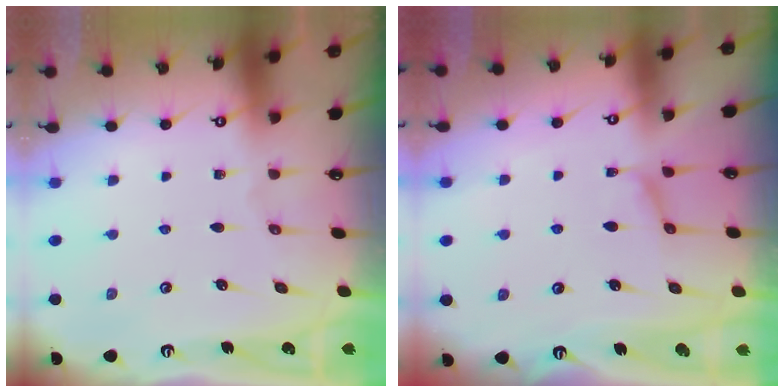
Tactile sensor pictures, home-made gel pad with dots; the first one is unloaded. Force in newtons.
{"total": 1.2, "press": 0.8, "slide": 0.8}